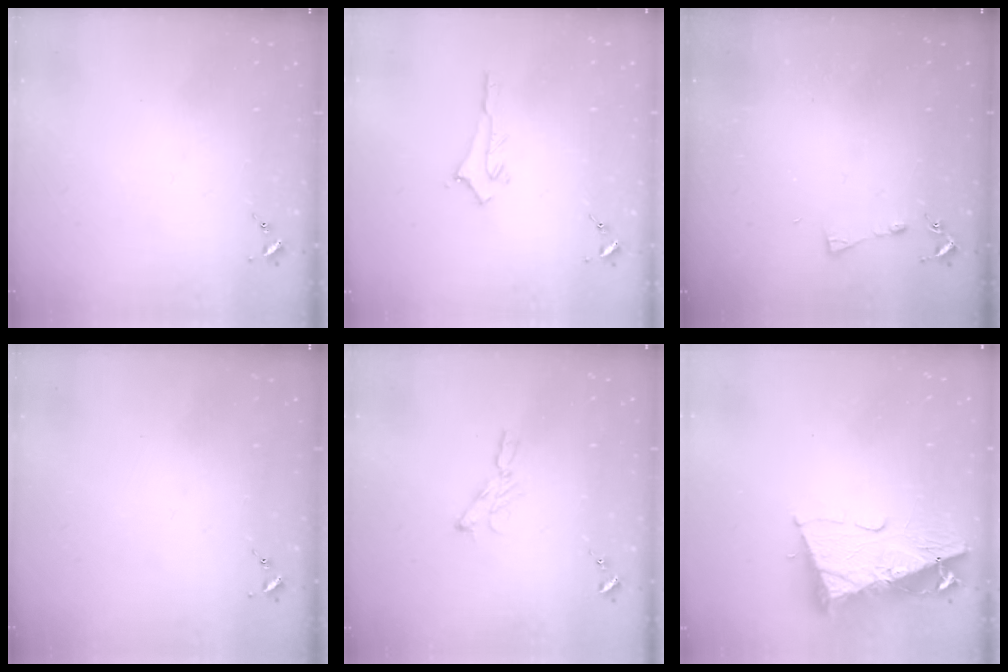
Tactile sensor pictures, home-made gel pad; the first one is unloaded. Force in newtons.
{"total": 2.9, "press": 2.9, "slide": 0.3}
{"total": 3.7, "press": 3.7, "slide": 0.5}
{"total": 0.0}
{"total": 5.7, "press": 5.7, "slide": 0.1}
{"total": 12.5, "press": 12.4, "slide": 1.3}